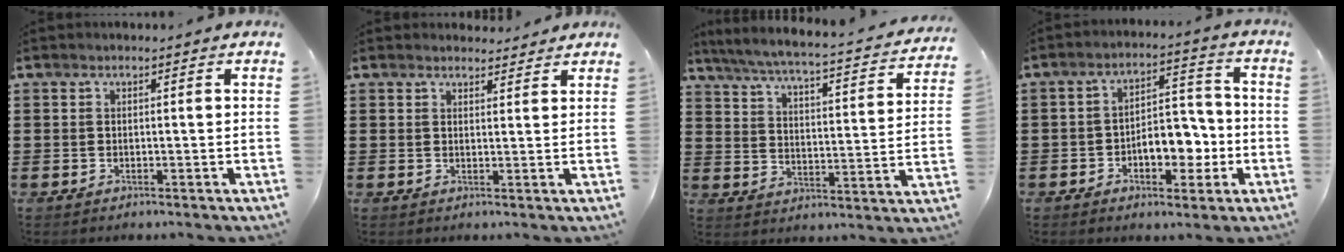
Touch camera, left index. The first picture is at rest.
{"total": 2.1, "force": [2.1, 0.5, 0.1], "torque": [0.000, -0.004, 0.039]}
{"total": 4.4, "force": [4.0, -0.2, 2.0], "torque": [-0.061, -0.036, 0.057]}
{"total": 7.5, "force": [-2.3, 4.3, 5.7], "torque": [-0.083, 0.010, -0.044]}